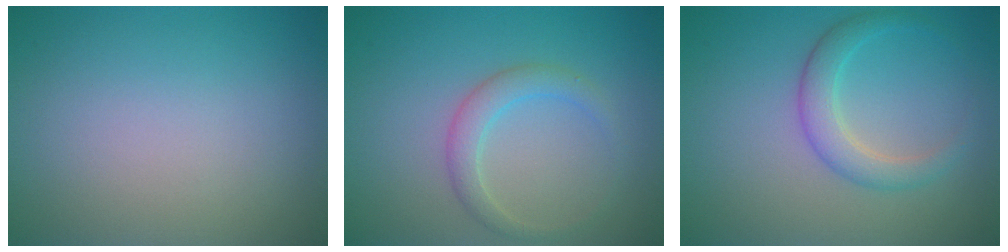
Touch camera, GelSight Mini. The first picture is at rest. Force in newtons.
{"total": 2.2, "press": 2.2, "slide": 0.1}
{"total": 2.8, "press": 2.8, "slide": 0.0}